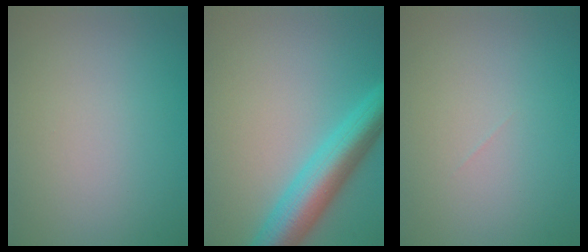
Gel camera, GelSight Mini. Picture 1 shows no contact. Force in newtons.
{"total": 7.1, "press": 7.1, "slide": 0.3}
{"total": 0.0}